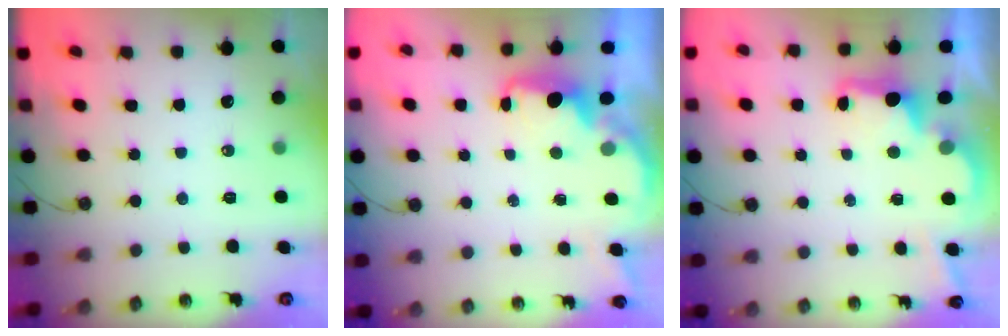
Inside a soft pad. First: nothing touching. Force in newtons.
{"total": 2.3, "press": 2.1, "slide": 0.9}
{"total": 2.7, "press": 2.6, "slide": 0.8}